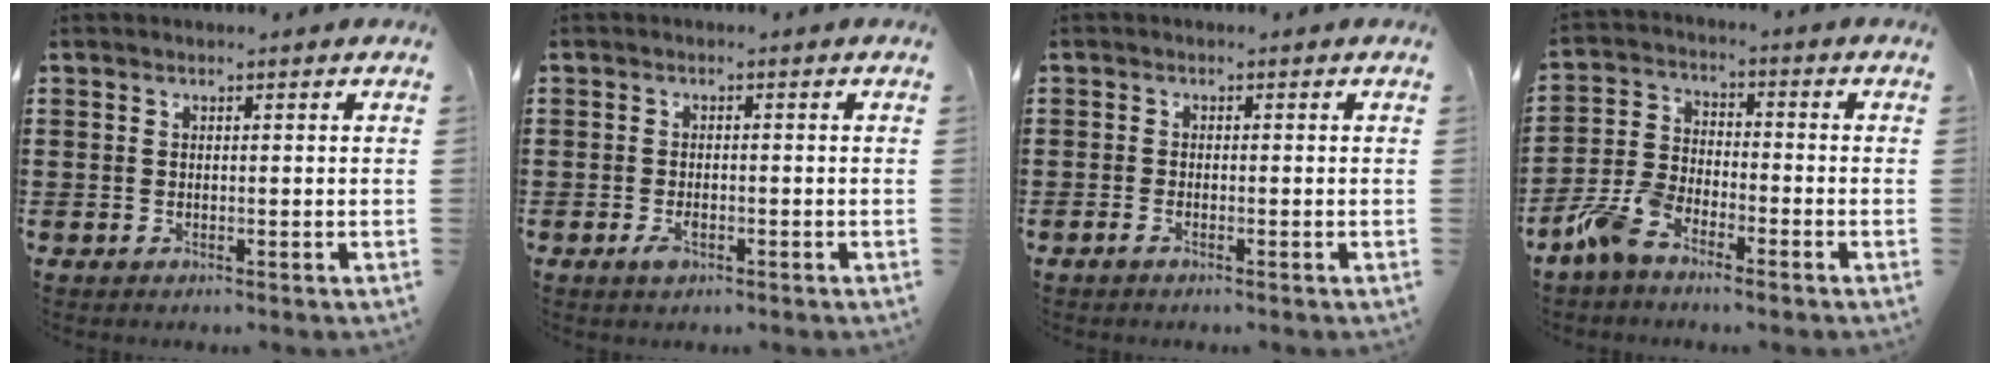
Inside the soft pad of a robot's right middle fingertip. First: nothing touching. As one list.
[{"total": 2.1, "force": [-1.0, 0.9, 1.6], "torque": [-0.039, -0.003, -0.021]}, {"total": 0.7, "force": [-0.5, 0.1, 0.5], "torque": [-0.011, -0.004, -0.009]}, {"total": 6.8, "force": [-5.3, 2.2, 3.8], "torque": [-0.102, 0.000, -0.106]}]